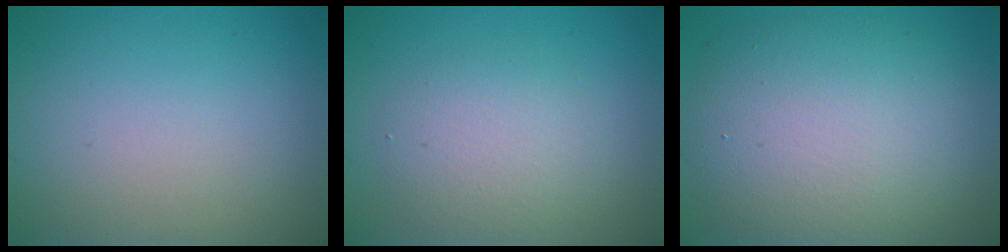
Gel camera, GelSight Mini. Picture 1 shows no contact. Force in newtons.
{"total": 3.8, "press": 3.8, "slide": 0.0}
{"total": 10.2, "press": 10.2, "slide": 0.5}